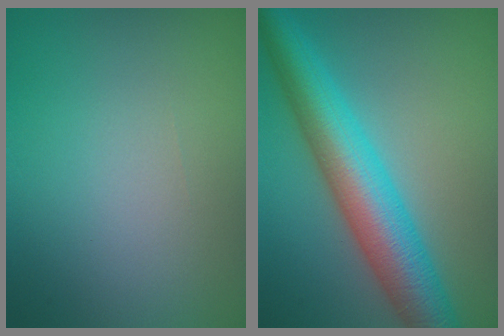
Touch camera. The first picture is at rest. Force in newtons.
{"total": 8.5, "press": 8.5, "slide": 0.2}